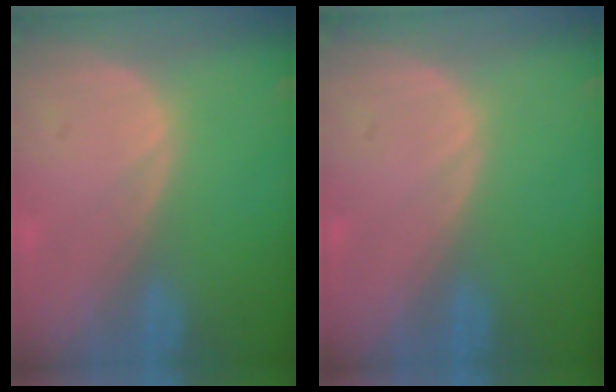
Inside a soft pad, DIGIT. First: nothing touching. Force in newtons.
{"total": 0.0}